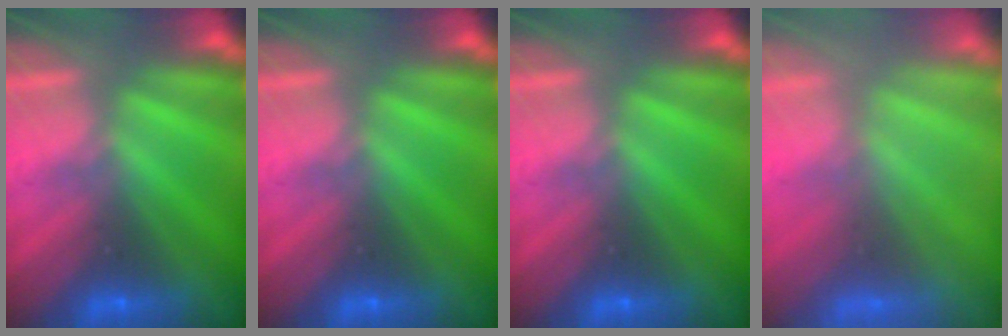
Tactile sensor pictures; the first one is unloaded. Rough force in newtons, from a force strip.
{"total": 0.0}
{"total": 0.0}
{"total": 8.0}